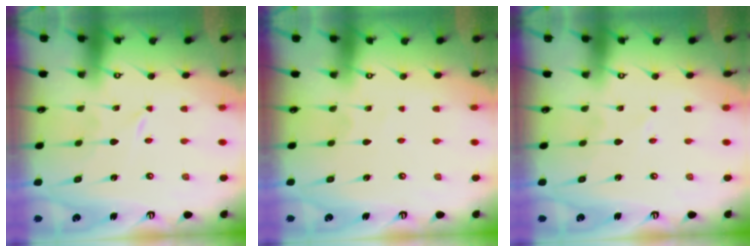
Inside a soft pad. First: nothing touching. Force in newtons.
{"total": 2.0, "press": 2.0, "slide": 0.2}
{"total": 0.9, "press": 0.9, "slide": 0.2}